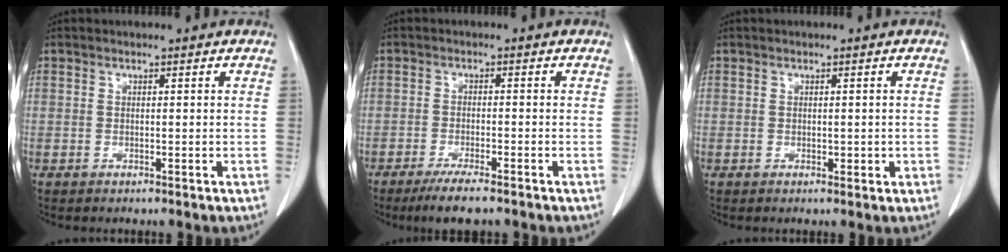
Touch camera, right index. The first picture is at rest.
{"total": 5.6, "force": [-4.3, 0.3, 3.7], "torque": [-0.062, -0.013, -0.067]}
{"total": 1.2, "force": [-0.2, 0.8, 0.9], "torque": [-0.010, 0.001, 0.002]}